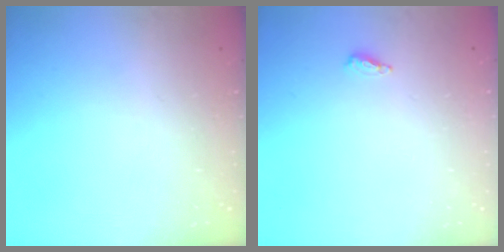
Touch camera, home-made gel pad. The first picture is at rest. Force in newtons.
{"total": 4.6, "press": 4.4, "slide": 1.1}